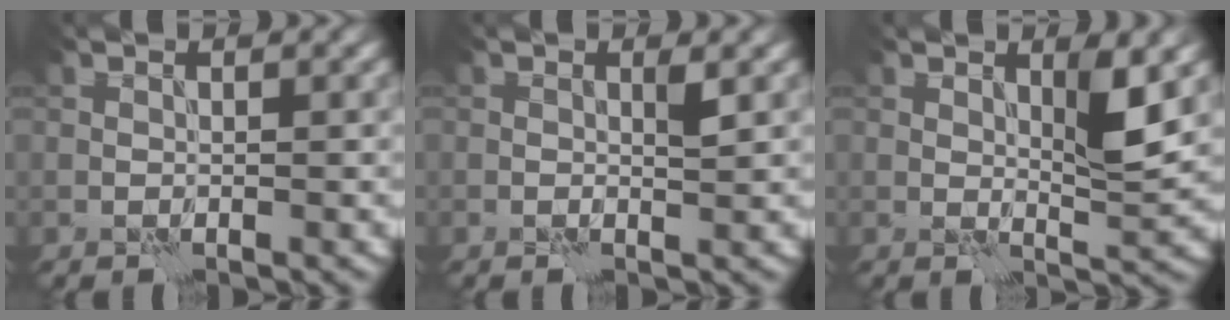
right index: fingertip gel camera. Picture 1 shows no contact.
{"total": 1.0, "force": [0.2, 0.2, 1.0], "torque": [-0.015, -0.002, 0.000]}
{"total": 3.0, "force": [1.3, 0.5, 2.7], "torque": [-0.043, -0.006, 0.022]}